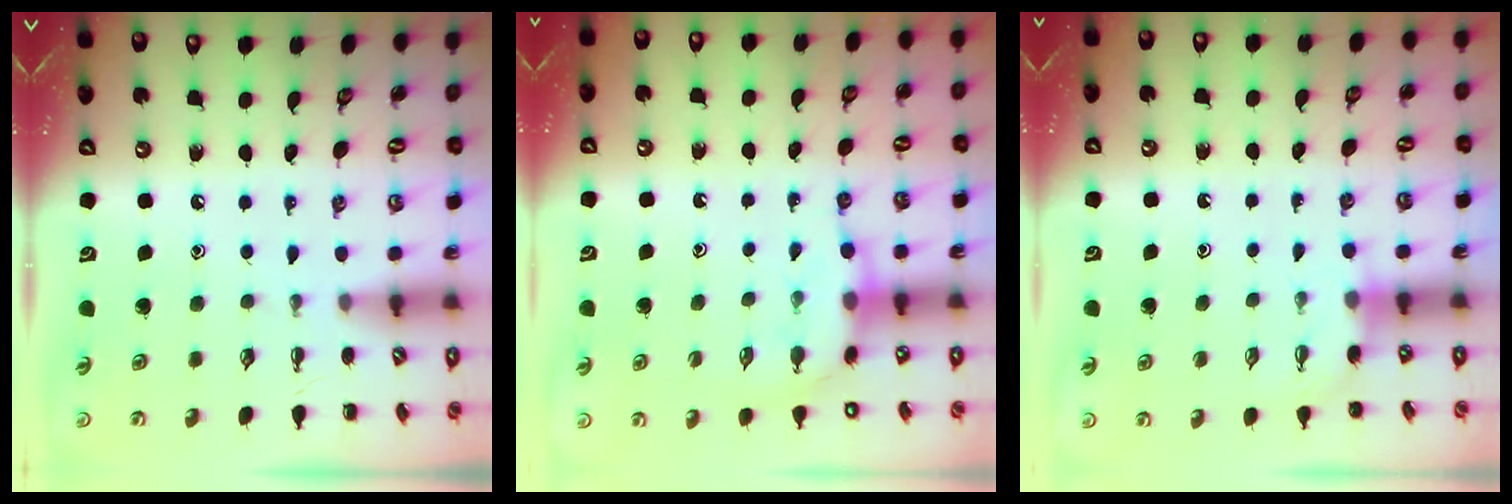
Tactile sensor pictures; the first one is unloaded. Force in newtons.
{"total": 8.1, "press": 8.0, "slide": 0.5}
{"total": 2.6, "press": 2.5, "slide": 0.9}